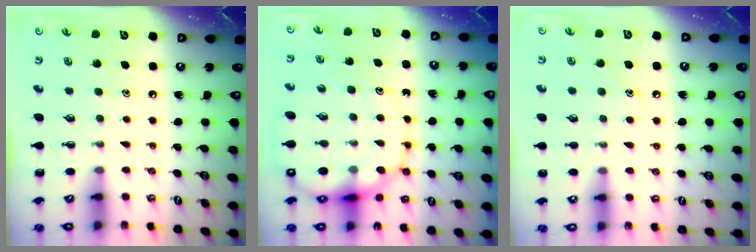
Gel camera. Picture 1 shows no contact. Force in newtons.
{"total": 16.1, "press": 15.7, "slide": 3.6}
{"total": 7.4, "press": 7.2, "slide": 1.9}